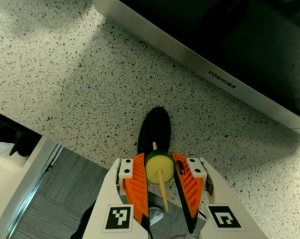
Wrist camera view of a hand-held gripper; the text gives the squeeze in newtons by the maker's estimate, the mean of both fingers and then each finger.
{"total": 8.4, "left": 8.3, "right": 8.6}